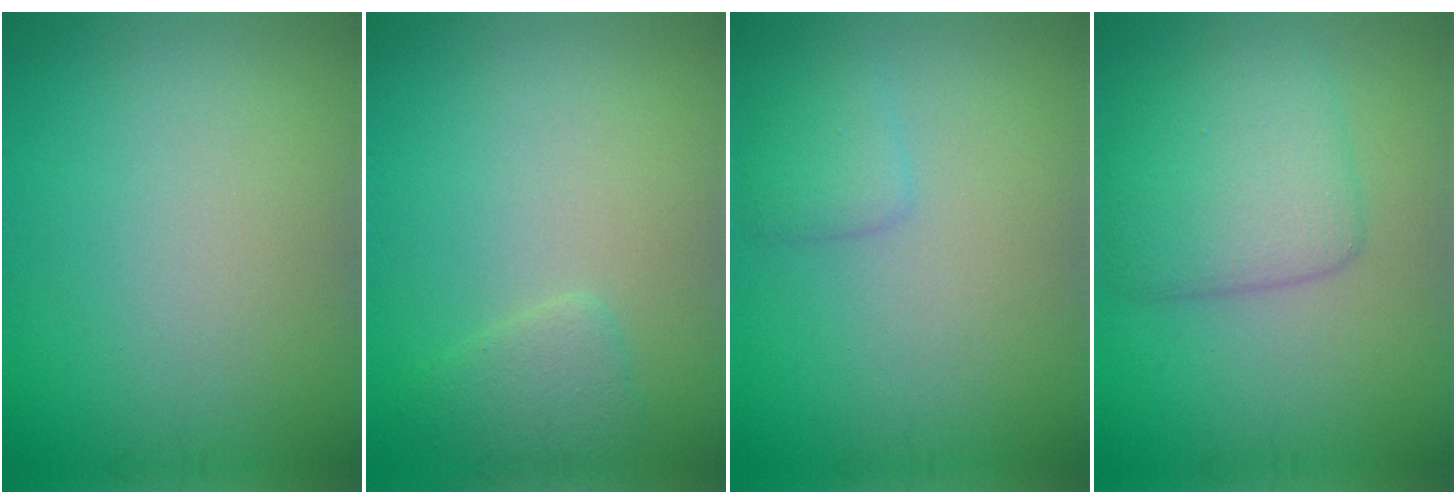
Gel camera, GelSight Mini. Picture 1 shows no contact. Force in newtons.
{"total": 1.9, "press": 1.9, "slide": 0.2}
{"total": 1.6, "press": 1.6, "slide": 0.0}
{"total": 4.9, "press": 4.9, "slide": 0.2}